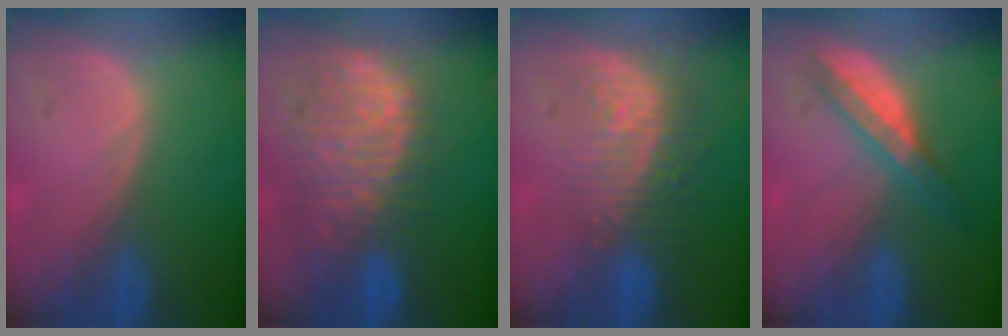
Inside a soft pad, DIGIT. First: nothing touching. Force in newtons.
{"total": 11.1, "press": 9.6, "slide": 5.6}
{"total": 9.3, "press": 8.1, "slide": 4.5}
{"total": 5.8, "press": 5.2, "slide": 2.6}